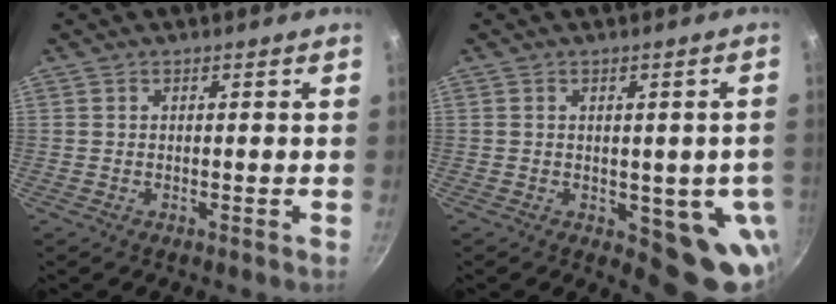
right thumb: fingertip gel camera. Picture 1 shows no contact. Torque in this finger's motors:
{"motor_torque": [2.37, 2.51, 1.74, -1.03, 0.39]}